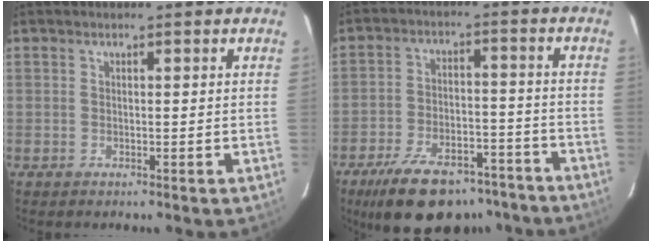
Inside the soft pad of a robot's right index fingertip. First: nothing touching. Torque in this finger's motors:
{"motor_torque": [1.44, -0.70, 0.56, 0.14]}